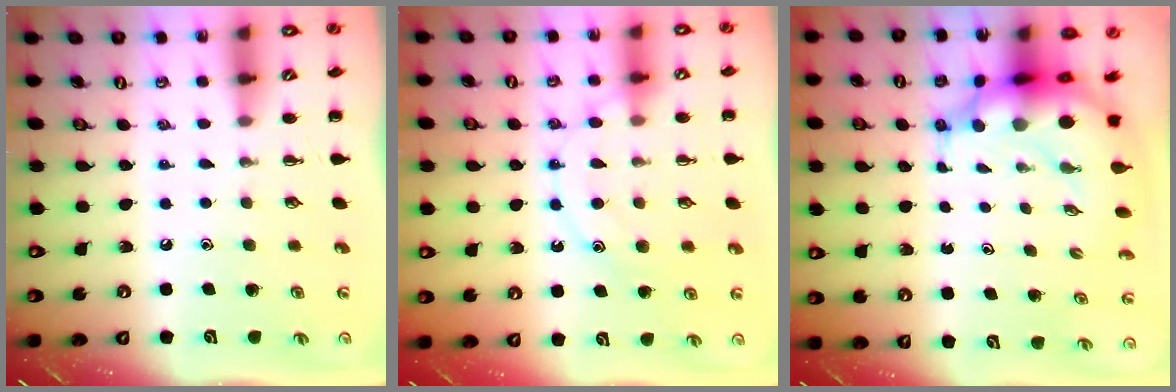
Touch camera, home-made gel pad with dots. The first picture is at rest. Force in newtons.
{"total": 11.9, "press": 11.9, "slide": 0.6}
{"total": 9.7, "press": 9.4, "slide": 2.3}